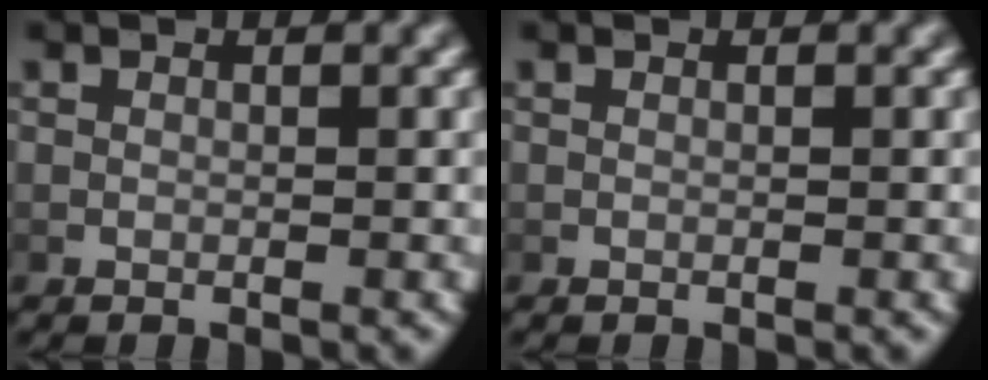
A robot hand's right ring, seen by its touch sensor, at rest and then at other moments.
{"total": 0.0}